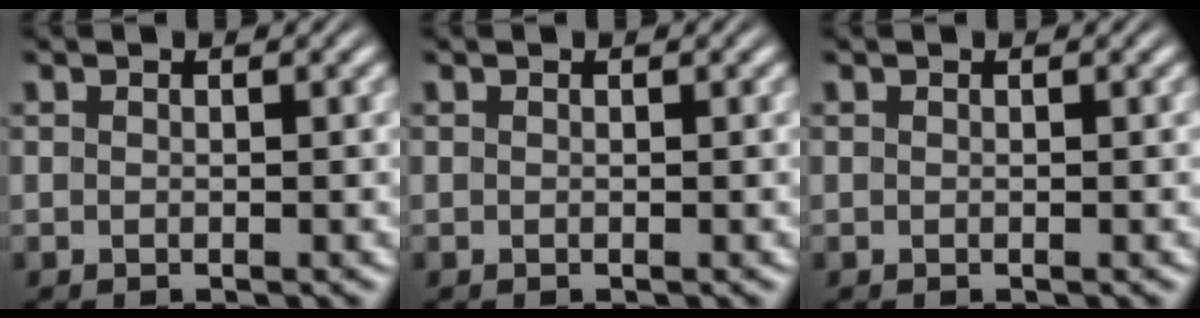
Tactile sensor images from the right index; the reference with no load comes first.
{"total": 0.0}
{"total": 0.0}